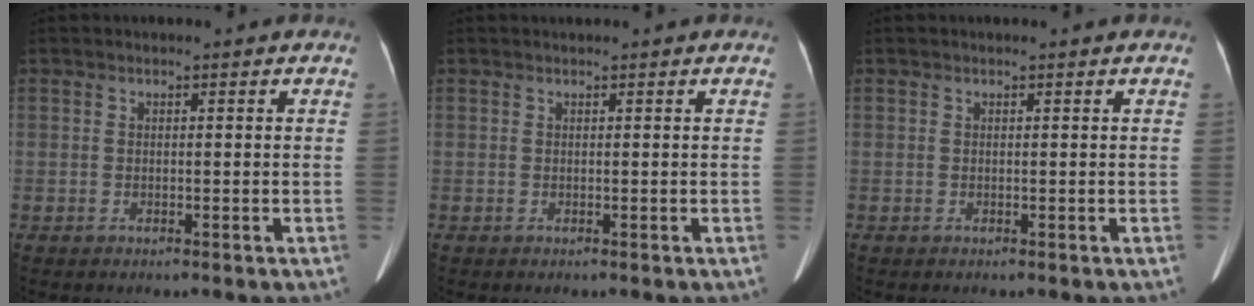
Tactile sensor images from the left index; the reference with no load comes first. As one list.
[{"total": 0.6, "force": [0.5, -0.1, 0.3], "torque": [-0.007, 0.010, 0.016]}, {"total": 0.0}]